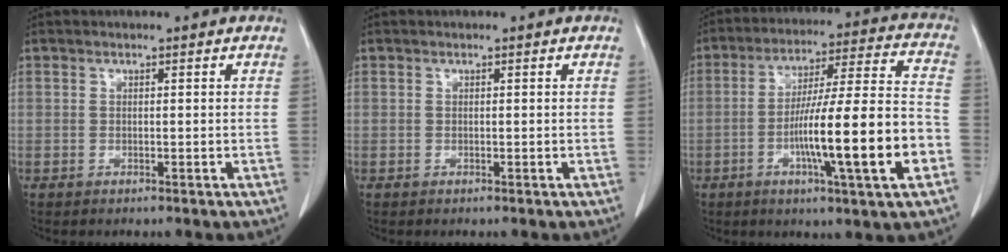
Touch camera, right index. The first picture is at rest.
{"total": 0.0}
{"total": 18.1, "force": [-5.2, 0.4, 17.3], "torque": [-0.277, 0.003, -0.083]}